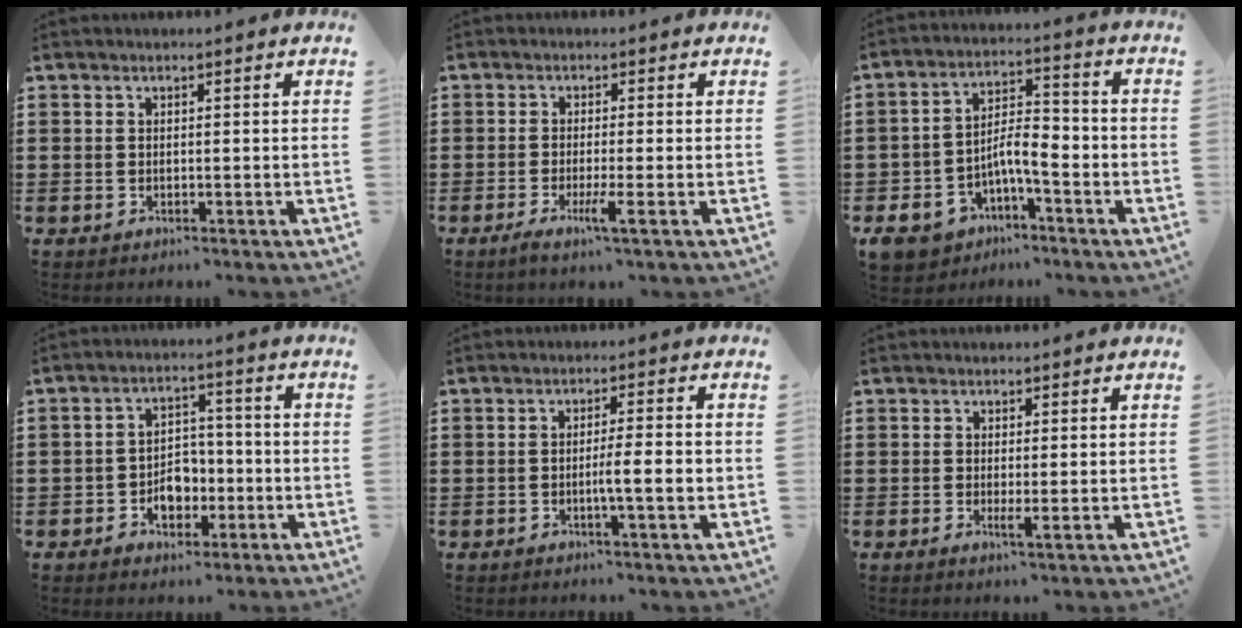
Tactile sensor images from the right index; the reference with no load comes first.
{"total": 3.8, "force": [-1.8, 0.0, 3.4], "torque": [-0.062, -0.016, -0.030]}
{"total": 7.3, "force": [-3.6, 4.0, 4.9], "torque": [-0.108, 0.010, -0.072]}
{"total": 5.1, "force": [-1.9, 4.1, 2.4], "torque": [-0.034, 0.004, -0.036]}
{"total": 4.4, "force": [-0.9, 0.2, 4.3], "torque": [-0.074, -0.004, -0.017]}
{"total": 1.5, "force": [-0.2, 0.0, 1.5], "torque": [-0.029, -0.007, -0.003]}